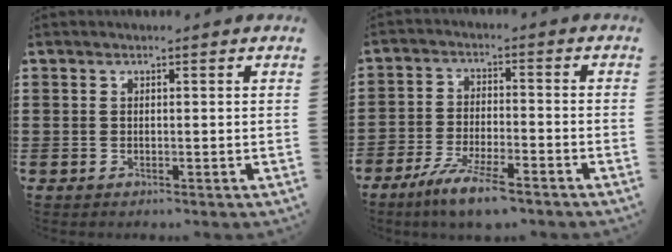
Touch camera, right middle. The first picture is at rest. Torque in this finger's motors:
{"motor_torque": [1.21, -0.93, 0.47, 0.05]}